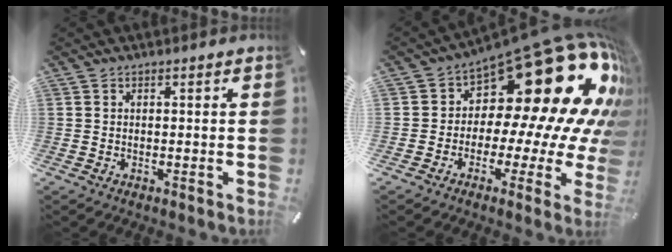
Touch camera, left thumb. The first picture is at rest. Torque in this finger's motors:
{"motor_torque": [1.28, 1.27, 1.69, -0.27, 0.14]}